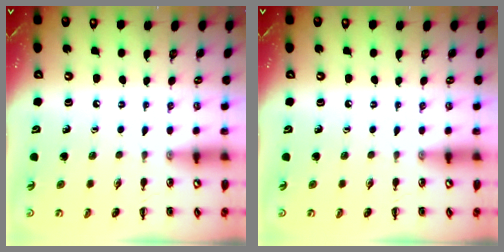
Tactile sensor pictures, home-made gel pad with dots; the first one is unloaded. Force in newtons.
{"total": 0.0}